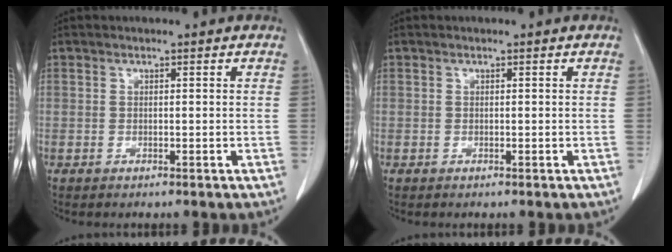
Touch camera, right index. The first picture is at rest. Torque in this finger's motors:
{"motor_torque": [0.00, 0.00, 0.00, 0.00]}